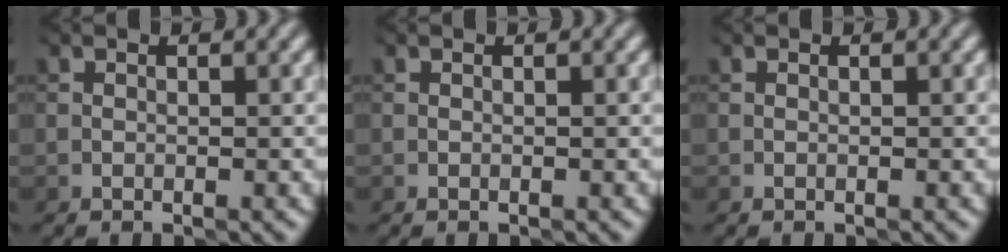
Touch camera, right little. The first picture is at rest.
{"total": 0.0}
{"total": 0.0}